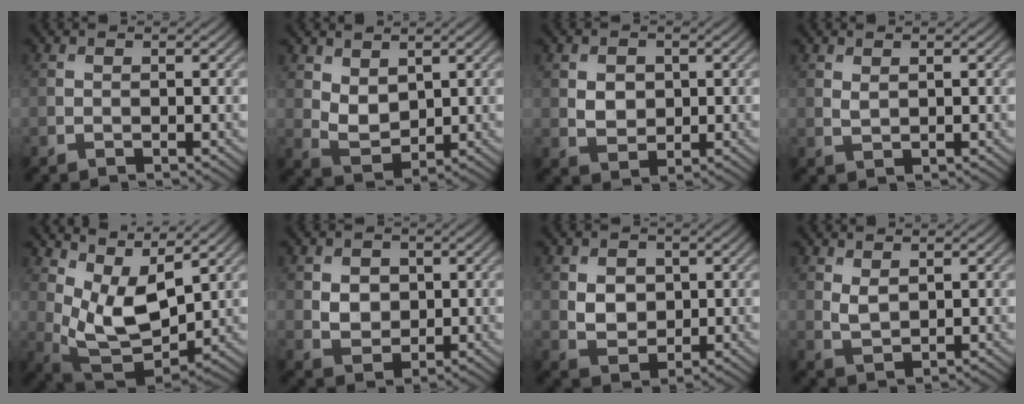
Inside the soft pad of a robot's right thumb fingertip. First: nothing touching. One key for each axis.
{"total": 4.3, "fx": 1.8, "fy": 2.8, "fz": 2.8, "tx": -0.069, "ty": -0.011, "tz": 0.040}
{"total": 3.2, "fx": 0.5, "fy": 2.6, "fz": 1.8, "tx": -0.044, "ty": -0.003, "tz": 0.005}
{"total": 1.1, "fx": 0.7, "fy": 0.5, "fz": 0.6, "tx": -0.021, "ty": -0.003, "tz": 0.018}
{"total": 9.0, "fx": 4.2, "fy": 4.0, "fz": 6.8, "tx": -0.158, "ty": -0.006, "tz": 0.084}
{"total": 3.6, "fx": 0.6, "fy": 3.0, "fz": 2.0, "tx": -0.049, "ty": -0.003, "tz": 0.006}
{"total": 4.0, "fx": 0.7, "fy": 3.2, "fz": 2.3, "tx": -0.057, "ty": -0.003, "tz": 0.010}
{"total": 2.2, "fx": 1.2, "fy": 1.2, "fz": 1.4, "tx": -0.039, "ty": -0.006, "tz": 0.029}